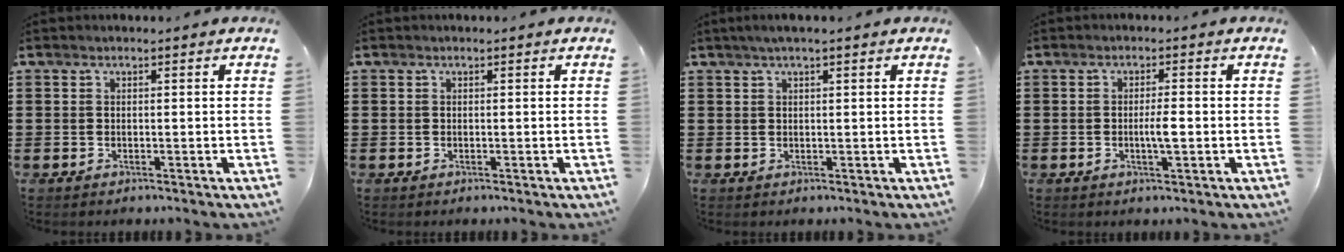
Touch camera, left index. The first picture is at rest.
{"total": 0.0}
{"total": 1.6, "force": [0.9, 0.0, 1.3], "torque": [-0.027, 0.001, 0.017]}
{"total": 3.0, "force": [-0.5, 0.5, 2.9], "torque": [-0.053, 0.000, -0.010]}